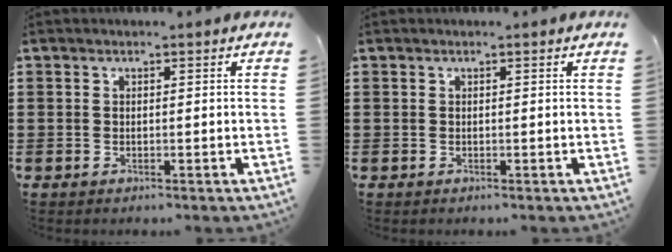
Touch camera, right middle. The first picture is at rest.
{"total": 0.0}